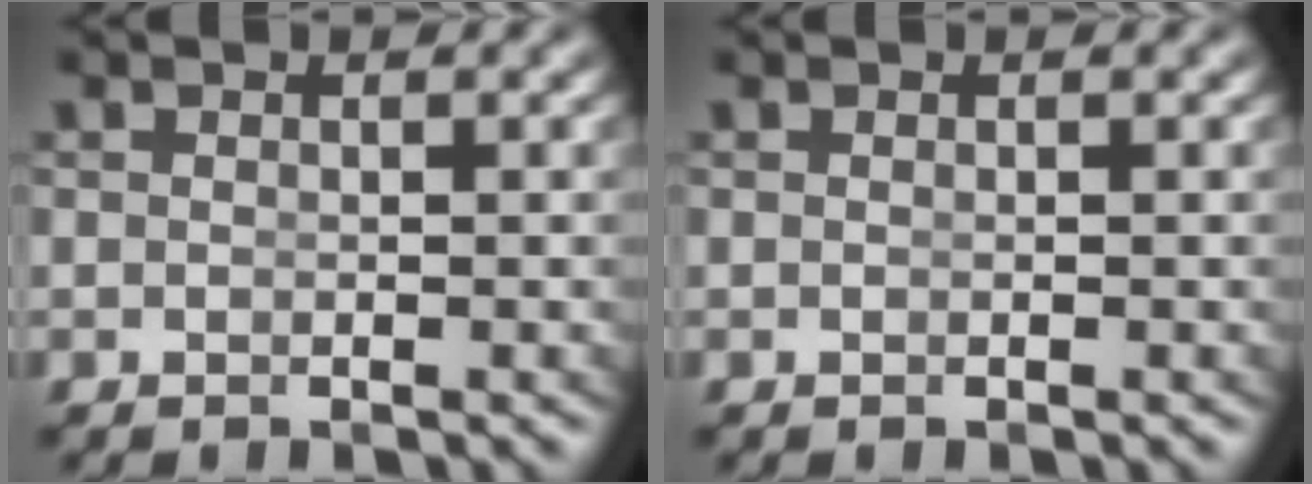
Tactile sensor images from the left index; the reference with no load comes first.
{"total": 0.0}